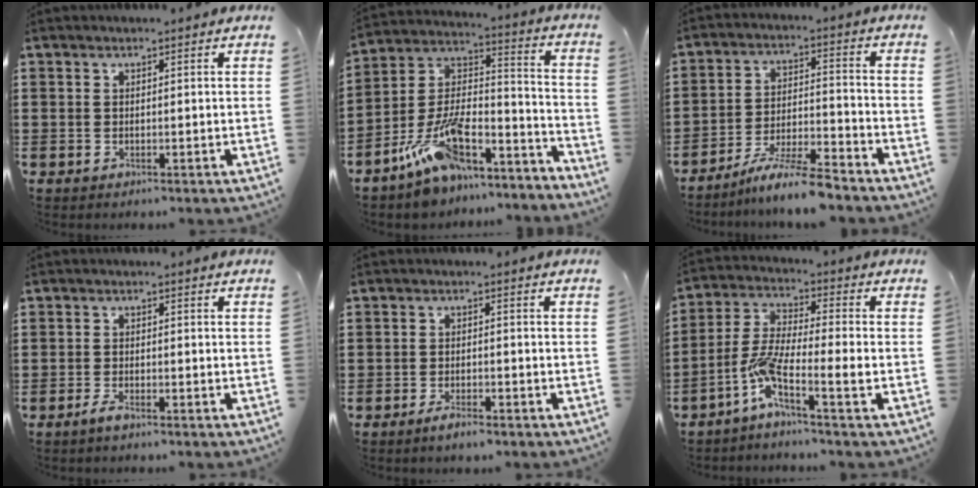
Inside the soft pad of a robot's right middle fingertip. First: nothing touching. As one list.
[{"total": 12.2, "force": [-8.9, 4.4, 7.1], "torque": [-0.144, 0.022, -0.173]}, {"total": 8.3, "force": [-7.4, 0.1, 3.8], "torque": [-0.074, -0.002, -0.140]}, {"total": 1.7, "force": [-1.3, 0.1, 1.1], "torque": [-0.028, -0.005, -0.027]}, {"total": 2.2, "force": [-1.8, 0.3, 1.3], "torque": [-0.024, -0.001, -0.032]}, {"total": 6.8, "force": [-2.9, 1.3, 6.0], "torque": [-0.140, -0.013, -0.062]}]